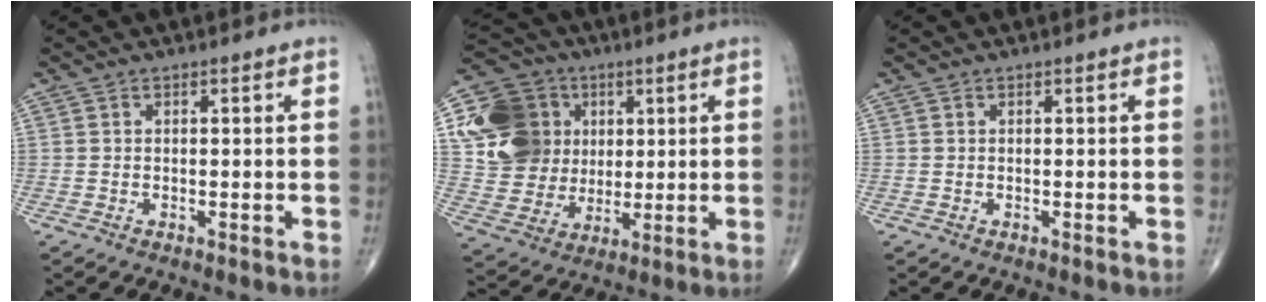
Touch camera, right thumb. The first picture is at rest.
{"total": 16.9, "force": [4.0, 14.8, 7.0], "torque": [-0.103, 0.007, 0.080]}
{"total": 0.0}